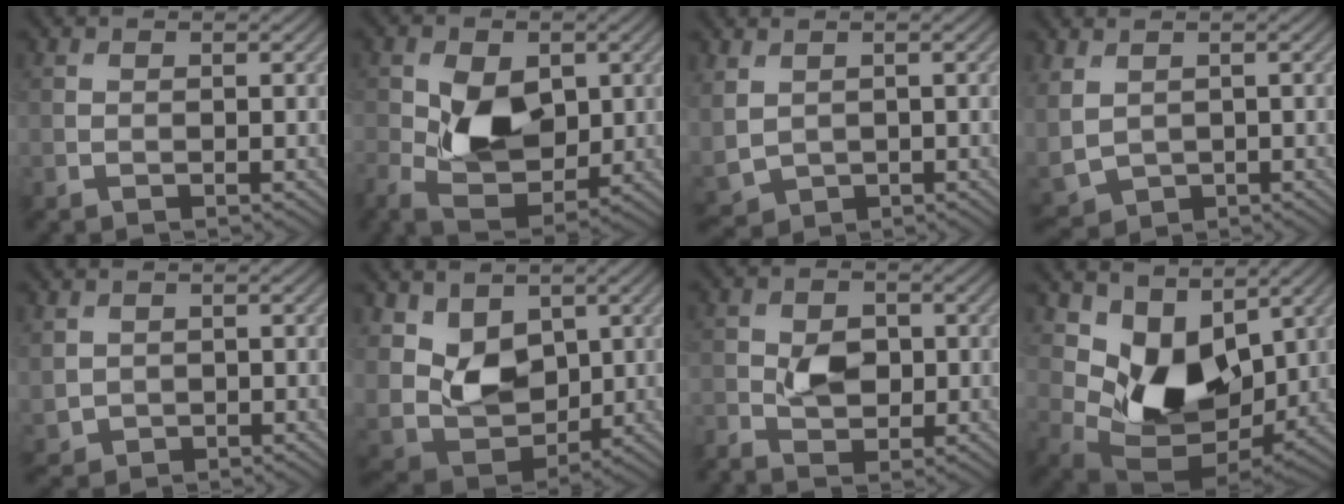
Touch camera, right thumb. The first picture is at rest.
{"total": 8.1, "force": [0.1, 5.4, 6.1], "torque": [-0.129, -0.013, 0.002]}
{"total": 3.7, "force": [1.0, 2.8, 2.1], "torque": [-0.076, -0.011, 0.024]}
{"total": 4.3, "force": [1.0, 3.2, 2.7], "torque": [-0.091, -0.013, 0.026]}
{"total": 2.2, "force": [0.6, 1.9, 0.8], "torque": [-0.034, -0.008, 0.016]}
{"total": 8.6, "force": [3.4, 6.1, 5.0], "torque": [-0.137, -0.016, 0.058]}
{"total": 3.8, "force": [-0.7, 2.7, 2.5], "torque": [-0.047, -0.003, -0.013]}
{"total": 10.0, "force": [3.8, 6.5, 6.6], "torque": [-0.144, -0.029, 0.076]}